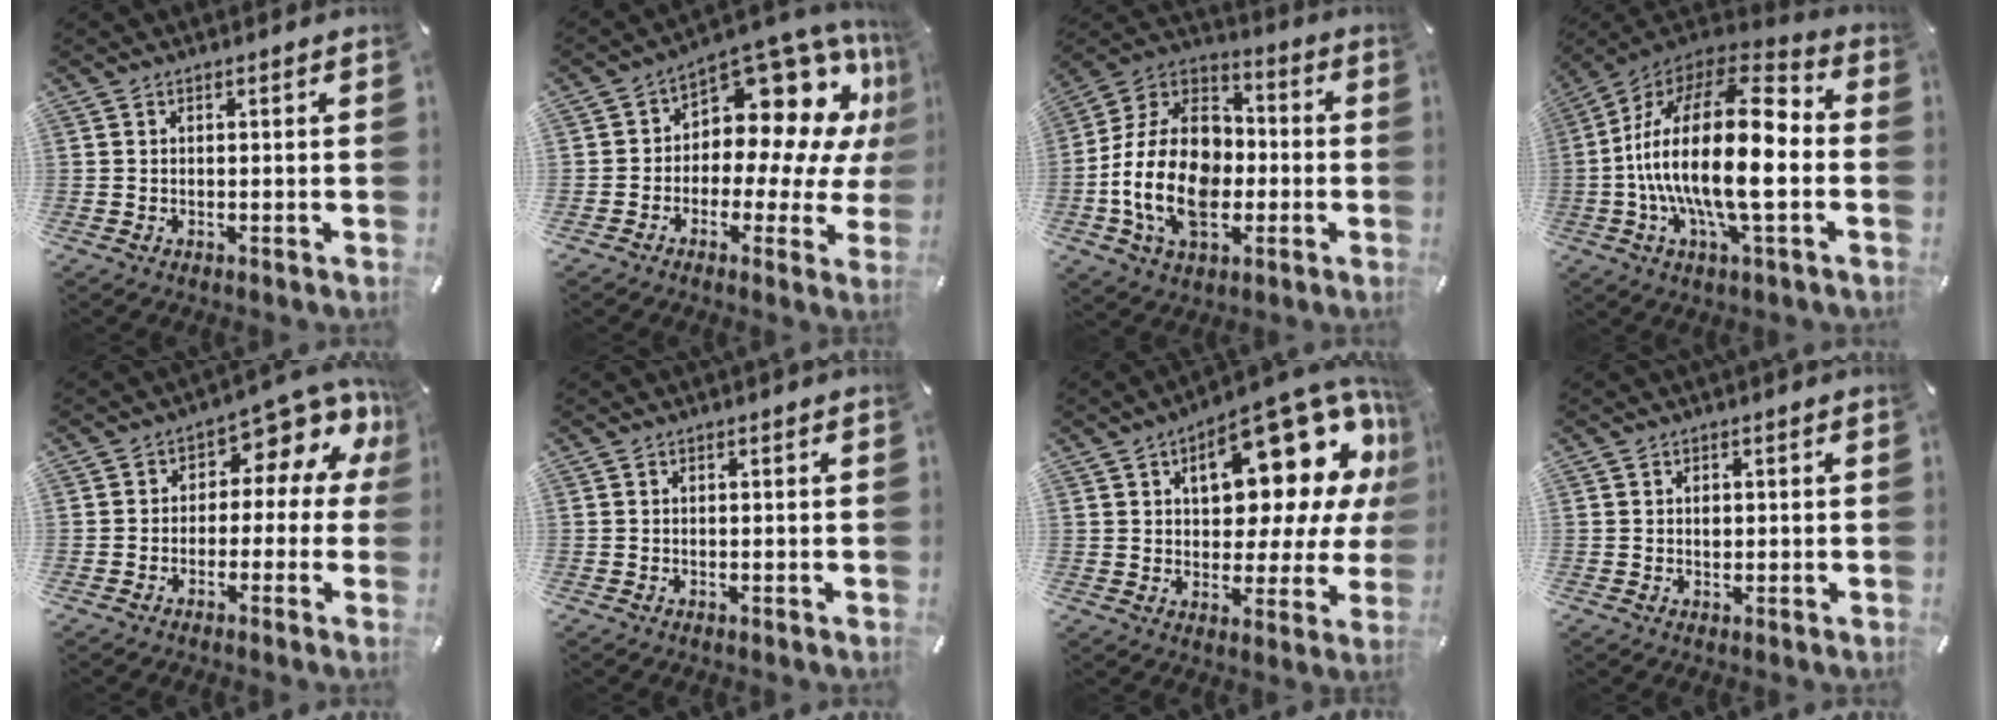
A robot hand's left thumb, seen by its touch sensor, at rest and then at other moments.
{"total": 14.3, "force": [6.8, 8.3, 9.4], "torque": [-0.136, -0.066, 0.111]}
{"total": 19.0, "force": [-5.0, 13.6, 12.3], "torque": [-0.274, 0.022, -0.093]}
{"total": 26.4, "force": [-3.2, 10.6, 24.0], "torque": [-0.479, 0.016, -0.058]}
{"total": 8.7, "force": [4.2, 4.7, 6.0], "torque": [-0.077, -0.044, 0.071]}
{"total": 0.0}
{"total": 21.2, "force": [10.1, 10.5, 15.3], "torque": [-0.188, -0.079, 0.162]}
{"total": 1.2, "force": [0.1, 0.9, 0.7], "torque": [-0.008, -0.001, -0.002]}